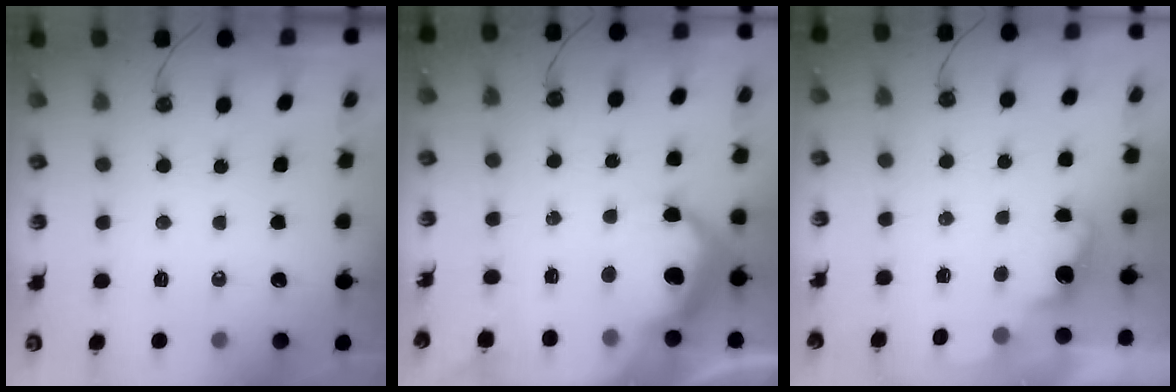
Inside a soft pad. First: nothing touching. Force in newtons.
{"total": 15.0, "press": 15.0, "slide": 0.7}
{"total": 1.8, "press": 1.5, "slide": 0.9}